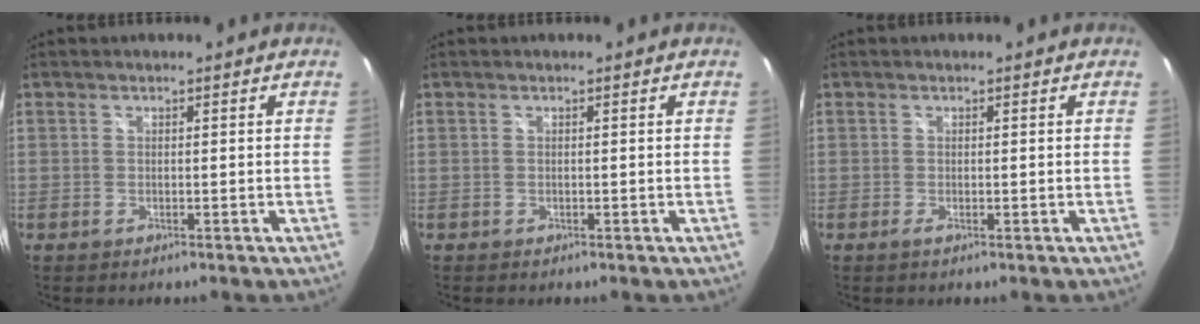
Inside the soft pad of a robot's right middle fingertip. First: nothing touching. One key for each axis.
{"total": 0.0}
{"total": 0.7, "fx": -0.2, "fy": 0.0, "fz": 0.7, "tx": -0.012, "ty": -0.001, "tz": -0.006}